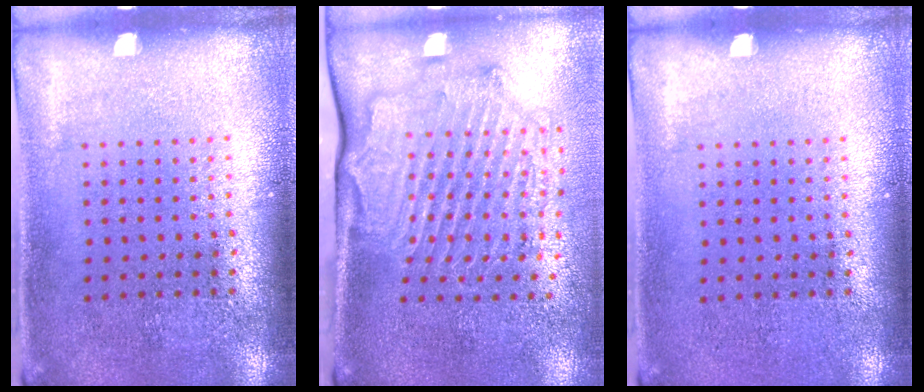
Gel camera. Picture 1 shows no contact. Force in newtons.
{"total": 2.1, "press": 2.1, "slide": 0.5}
{"total": 0.0}